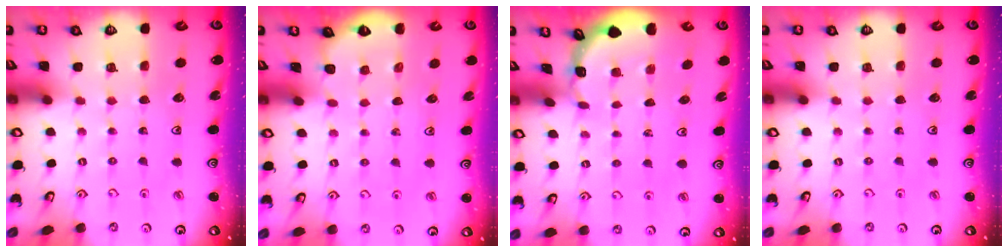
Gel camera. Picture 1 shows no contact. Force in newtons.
{"total": 2.0, "press": 2.0, "slide": 0.1}
{"total": 1.0, "press": 1.0, "slide": 0.2}
{"total": 0.0}